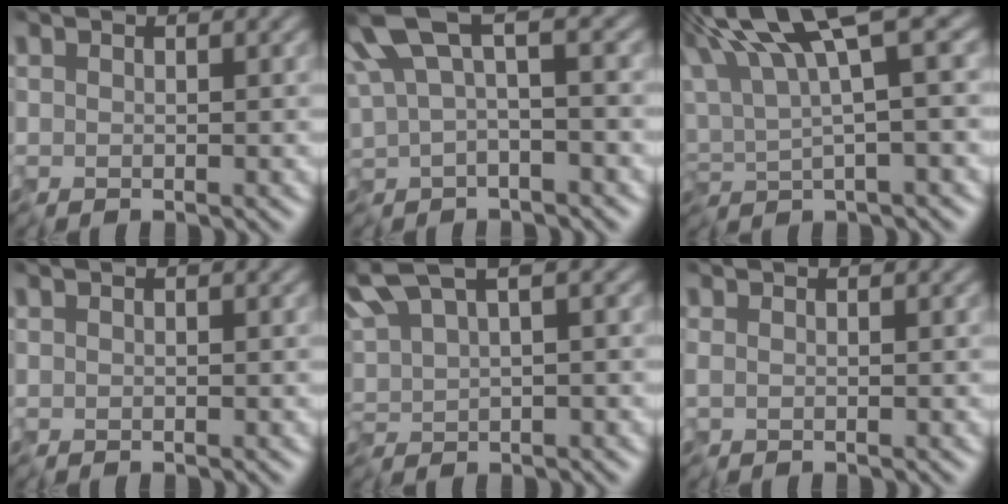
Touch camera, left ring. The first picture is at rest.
{"total": 5.3, "force": [1.4, 2.0, 4.7], "torque": [-0.112, 0.009, 0.026]}
{"total": 8.1, "force": [2.7, 1.7, 7.4], "torque": [-0.145, 0.021, 0.049]}
{"total": 0.0}
{"total": 2.6, "force": [1.2, 0.7, 2.2], "torque": [-0.063, 0.015, 0.028]}
{"total": 0.8, "force": [0.3, 0.4, 0.6], "torque": [-0.005, 0.003, -0.007]}